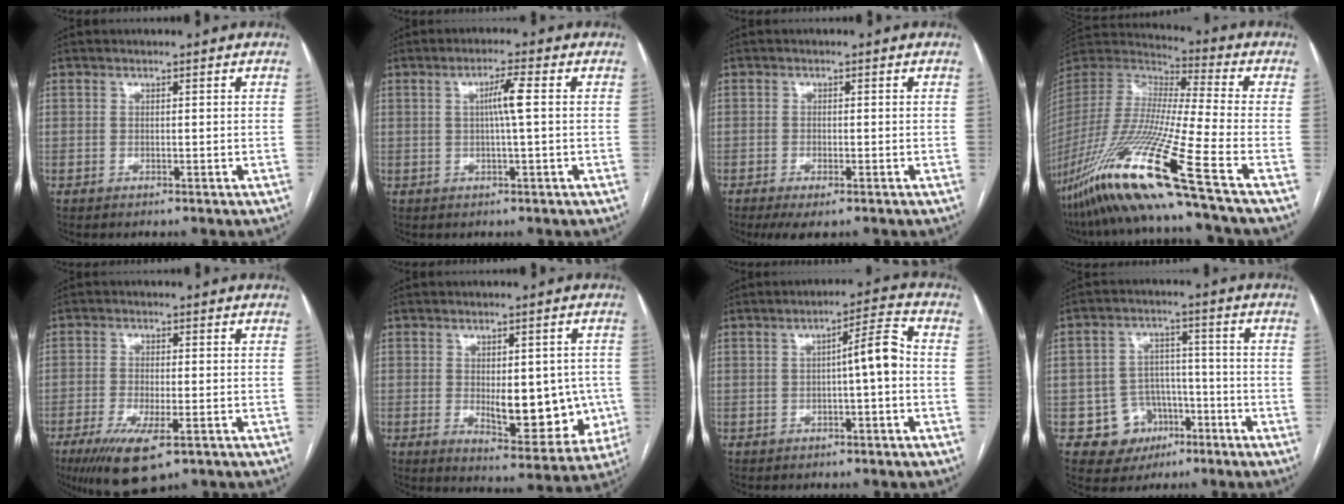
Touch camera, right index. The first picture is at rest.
{"total": 3.9, "force": [0.4, -0.4, 3.8], "torque": [-0.069, 0.004, 0.007]}
{"total": 3.7, "force": [-2.3, 1.0, 2.7], "torque": [-0.044, -0.006, -0.034]}
{"total": 23.0, "force": [-14.4, -2.4, 17.8], "torque": [-0.395, -0.059, -0.278]}
{"total": 9.4, "force": [-5.5, 2.3, 7.3], "torque": [-0.130, -0.023, -0.088]}
{"total": 11.4, "force": [-1.3, 5.0, 10.1], "torque": [-0.125, -0.001, -0.002]}
{"total": 5.3, "force": [-0.5, 0.4, 5.2], "torque": [-0.074, 0.017, -0.009]}
{"total": 7.7, "force": [-3.4, 6.8, 1.4], "torque": [-0.011, 0.016, -0.041]}